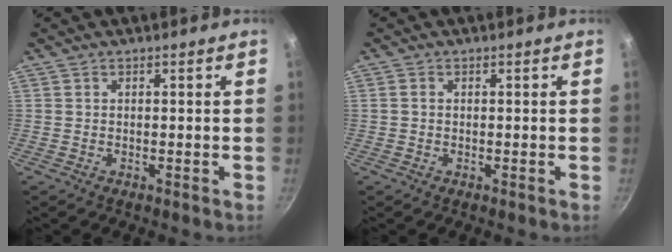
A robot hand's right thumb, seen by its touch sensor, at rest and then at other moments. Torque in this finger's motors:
{"motor_torque": [-0.27, -0.41, -0.44, -0.20, -0.03]}